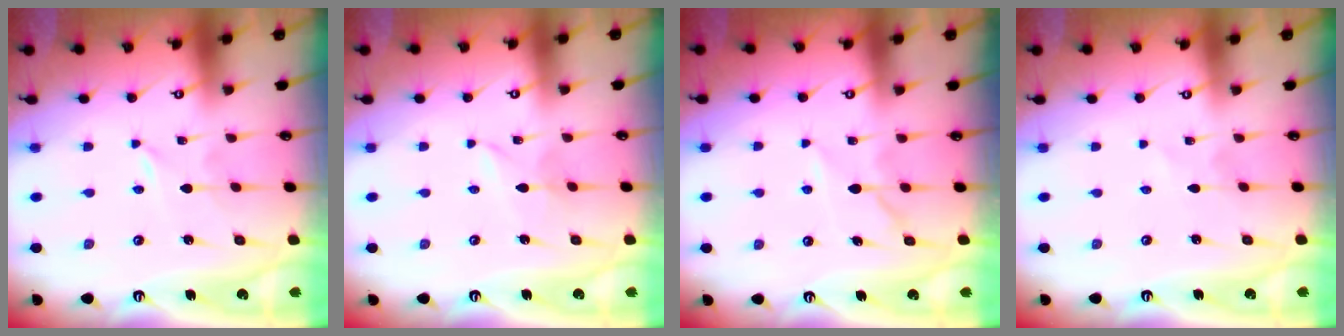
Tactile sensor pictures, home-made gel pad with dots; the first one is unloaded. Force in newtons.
{"total": 1.9, "press": 1.9, "slide": 0.2}
{"total": 6.7, "press": 6.7, "slide": 0.8}
{"total": 0.6, "press": 0.6, "slide": 0.1}